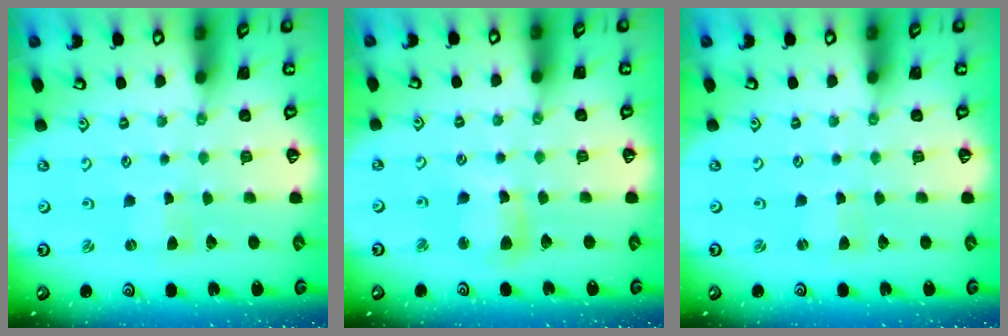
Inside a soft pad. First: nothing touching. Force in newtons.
{"total": 8.5, "press": 8.3, "slide": 1.4}
{"total": 0.8, "press": 0.8, "slide": 0.2}